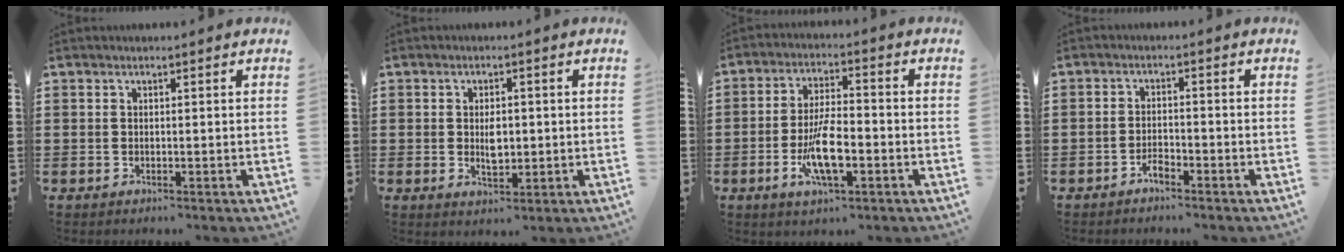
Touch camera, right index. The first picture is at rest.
{"total": 3.6, "force": [-0.1, 1.9, 3.1], "torque": [-0.051, 0.001, -0.004]}
{"total": 9.1, "force": [-3.0, 3.1, 8.0], "torque": [-0.169, -0.012, -0.056]}
{"total": 2.1, "force": [-1.9, 0.5, 0.9], "torque": [-0.021, 0.003, -0.037]}